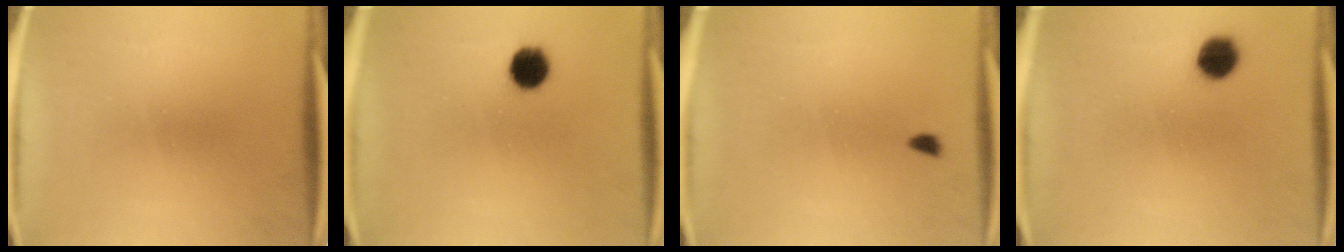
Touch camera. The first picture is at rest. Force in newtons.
{"total": 6.5}
{"total": 1.1}
{"total": 4.7}